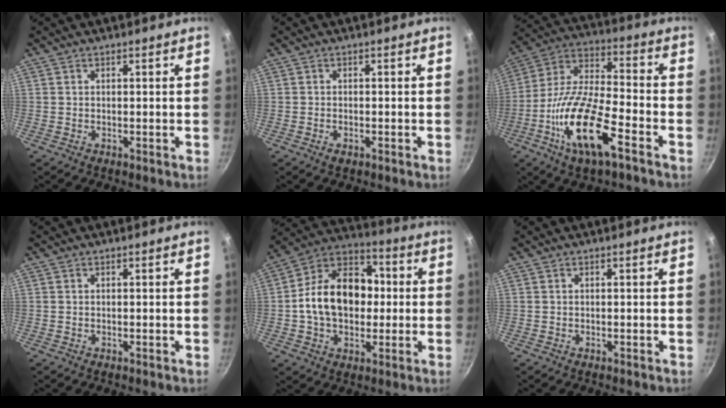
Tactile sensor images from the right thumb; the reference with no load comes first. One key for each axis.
{"total": 1.4, "fx": -0.8, "fy": 0.7, "fz": 0.9, "tx": -0.020, "ty": 0.001, "tz": -0.015}
{"total": 18.3, "fx": -8.0, "fy": 6.1, "fz": 15.2, "tx": -0.289, "ty": 0.035, "tz": -0.163}
{"total": 0.0}
{"total": 17.7, "fx": -0.1, "fy": 12.7, "fz": 12.4, "tx": -0.172, "ty": 0.036, "tz": -0.019}
{"total": 0.0}